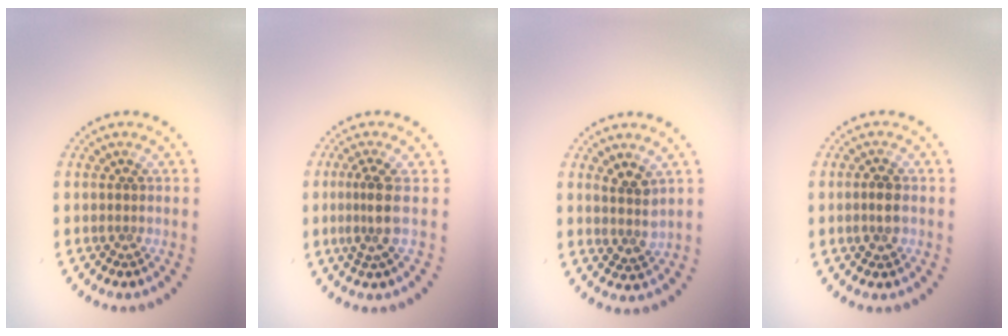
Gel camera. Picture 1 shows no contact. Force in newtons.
{"total": 2.6, "press": 1.9, "slide": 1.8}
{"total": 2.2, "press": 1.7, "slide": 1.3}
{"total": 1.8, "press": 1.8, "slide": 0.2}